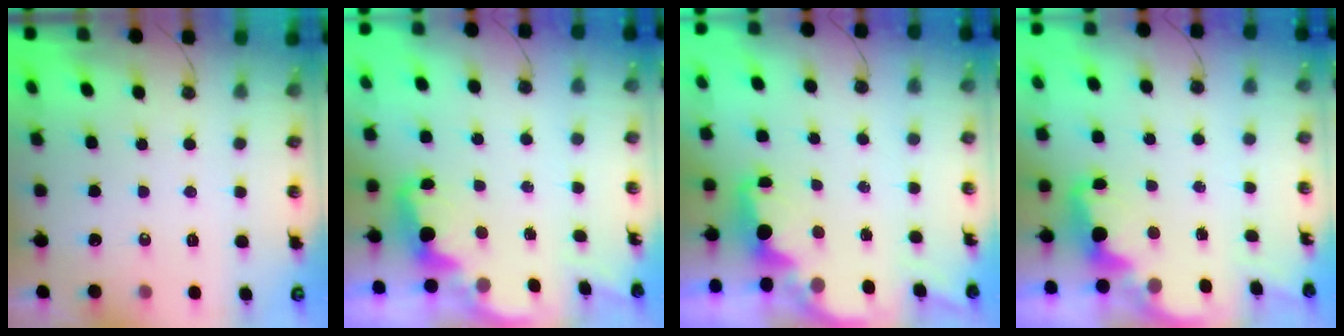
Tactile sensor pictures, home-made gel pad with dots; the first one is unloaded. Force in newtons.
{"total": 2.6, "press": 2.5, "slide": 0.5}
{"total": 2.0, "press": 1.9, "slide": 0.8}
{"total": 2.6, "press": 2.5, "slide": 0.7}